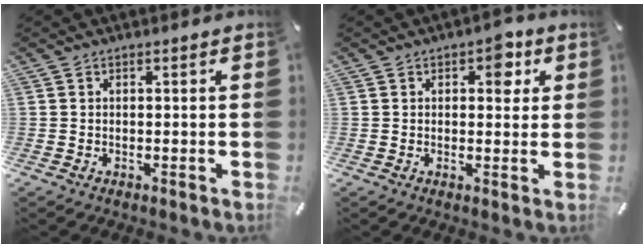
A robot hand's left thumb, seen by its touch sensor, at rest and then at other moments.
{"total": 5.4, "force": [2.3, 3.4, 3.5], "torque": [-0.021, -0.010, 0.027]}